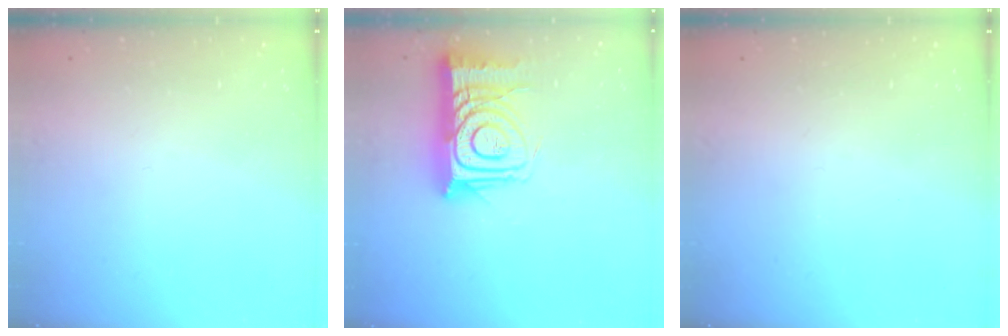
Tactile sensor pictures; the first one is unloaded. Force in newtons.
{"total": 15.4, "press": 15.3, "slide": 1.4}
{"total": 2.5, "press": 2.4, "slide": 0.4}